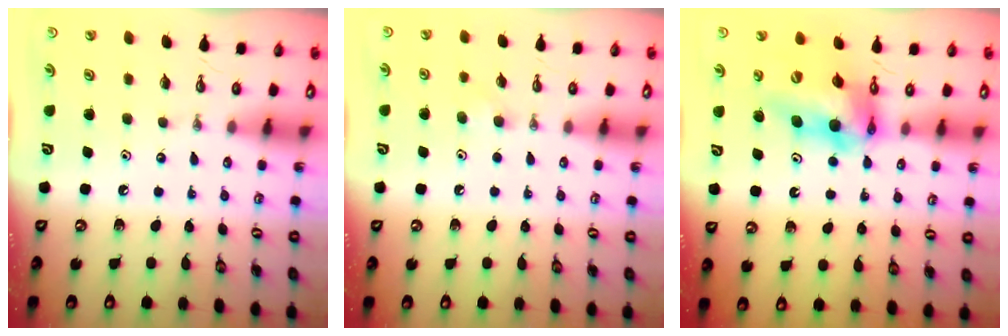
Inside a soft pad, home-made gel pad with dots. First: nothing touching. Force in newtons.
{"total": 3.9, "press": 3.6, "slide": 1.3}
{"total": 13.6, "press": 13.5, "slide": 1.5}